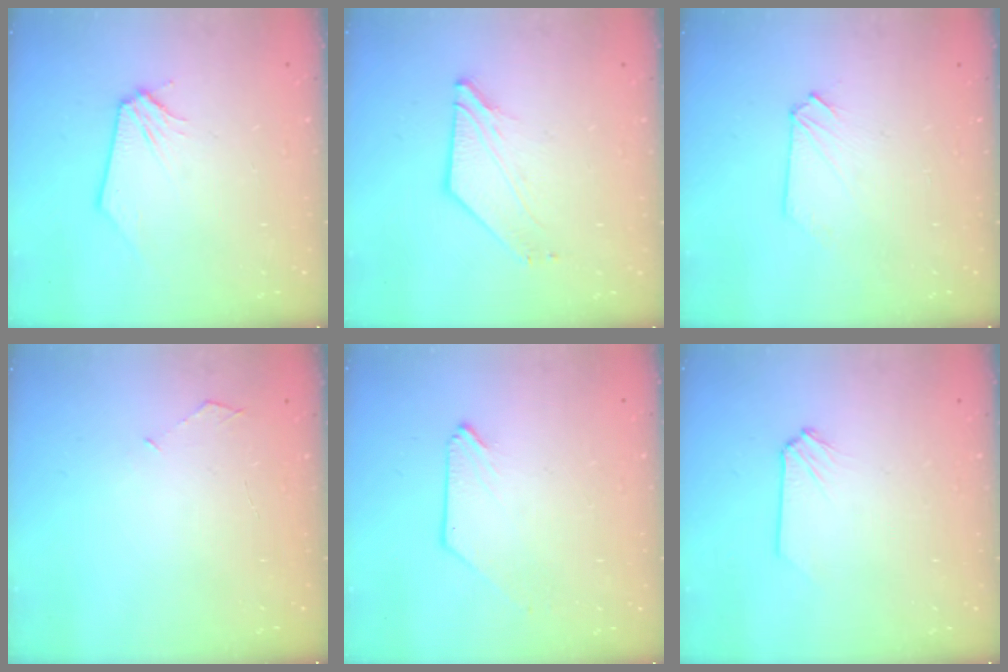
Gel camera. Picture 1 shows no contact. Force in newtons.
{"total": 4.2, "press": 4.2, "slide": 0.4}
{"total": 0.8, "press": 0.8, "slide": 0.2}
{"total": 3.9, "press": 3.9, "slide": 0.5}
{"total": 0.0}
{"total": 0.0}